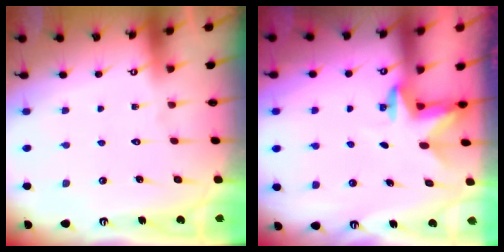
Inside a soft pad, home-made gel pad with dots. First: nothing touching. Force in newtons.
{"total": 2.8, "press": 2.7, "slide": 0.7}